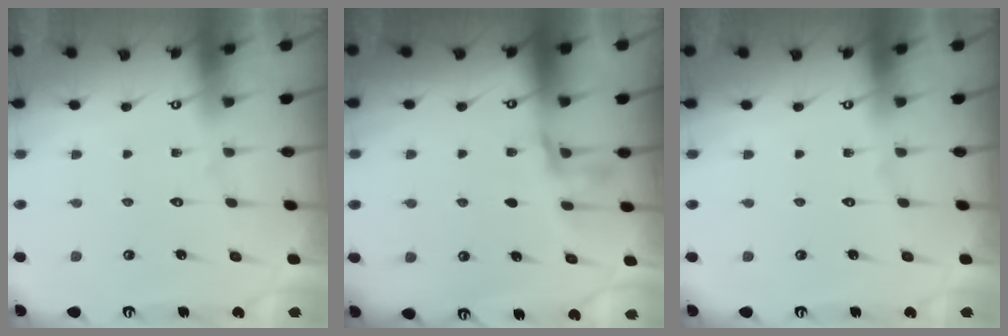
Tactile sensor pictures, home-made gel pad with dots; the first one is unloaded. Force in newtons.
{"total": 2.9, "press": 2.8, "slide": 1.0}
{"total": 0.0}